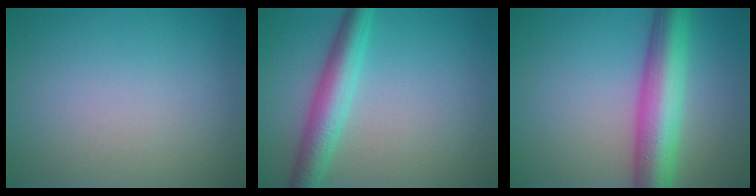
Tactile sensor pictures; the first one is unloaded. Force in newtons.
{"total": 4.6, "press": 4.6, "slide": 0.1}
{"total": 8.1, "press": 8.1, "slide": 0.3}